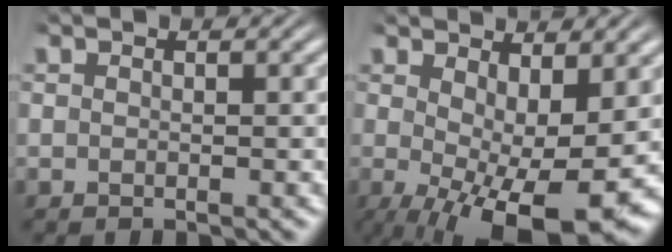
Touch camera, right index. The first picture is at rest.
{"total": 8.5, "force": [-3.5, 2.9, 7.2], "torque": [-0.110, -0.042, -0.032]}